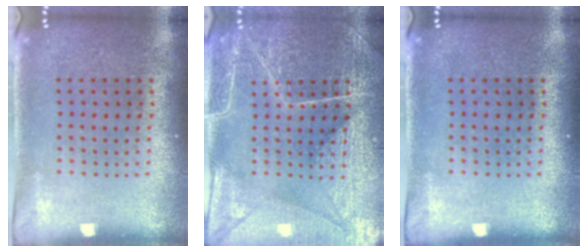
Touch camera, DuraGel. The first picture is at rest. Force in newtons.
{"total": 4.1, "press": 4.1, "slide": 0.7}
{"total": 0.0}